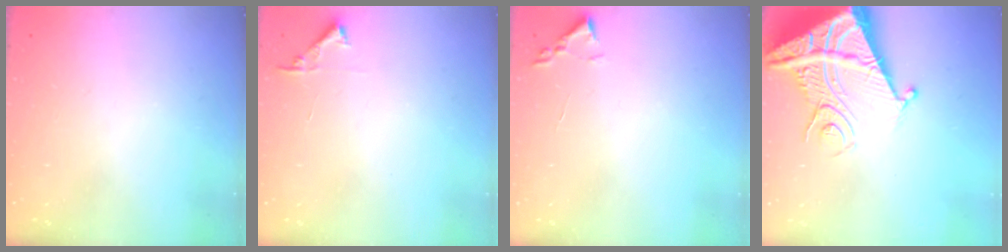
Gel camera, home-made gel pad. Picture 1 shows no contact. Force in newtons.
{"total": 4.4, "press": 4.4, "slide": 0.4}
{"total": 1.8, "press": 1.7, "slide": 0.2}
{"total": 13.1, "press": 13.0, "slide": 1.6}